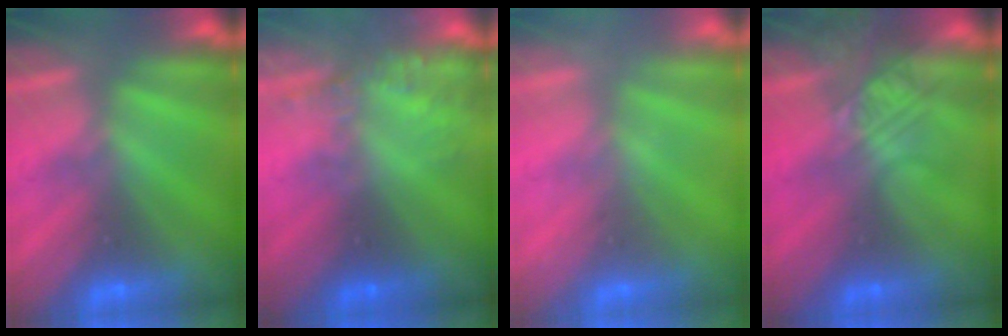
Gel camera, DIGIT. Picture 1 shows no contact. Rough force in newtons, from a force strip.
{"total": 2.2}
{"total": 2.3}
{"total": 2.3}